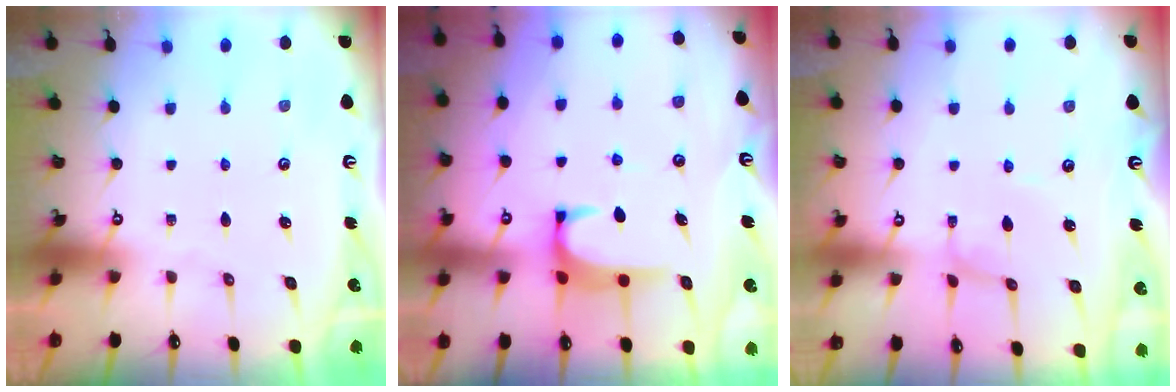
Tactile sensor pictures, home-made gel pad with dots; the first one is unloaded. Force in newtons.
{"total": 2.7, "press": 2.6, "slide": 0.7}
{"total": 1.6, "press": 1.6, "slide": 0.1}